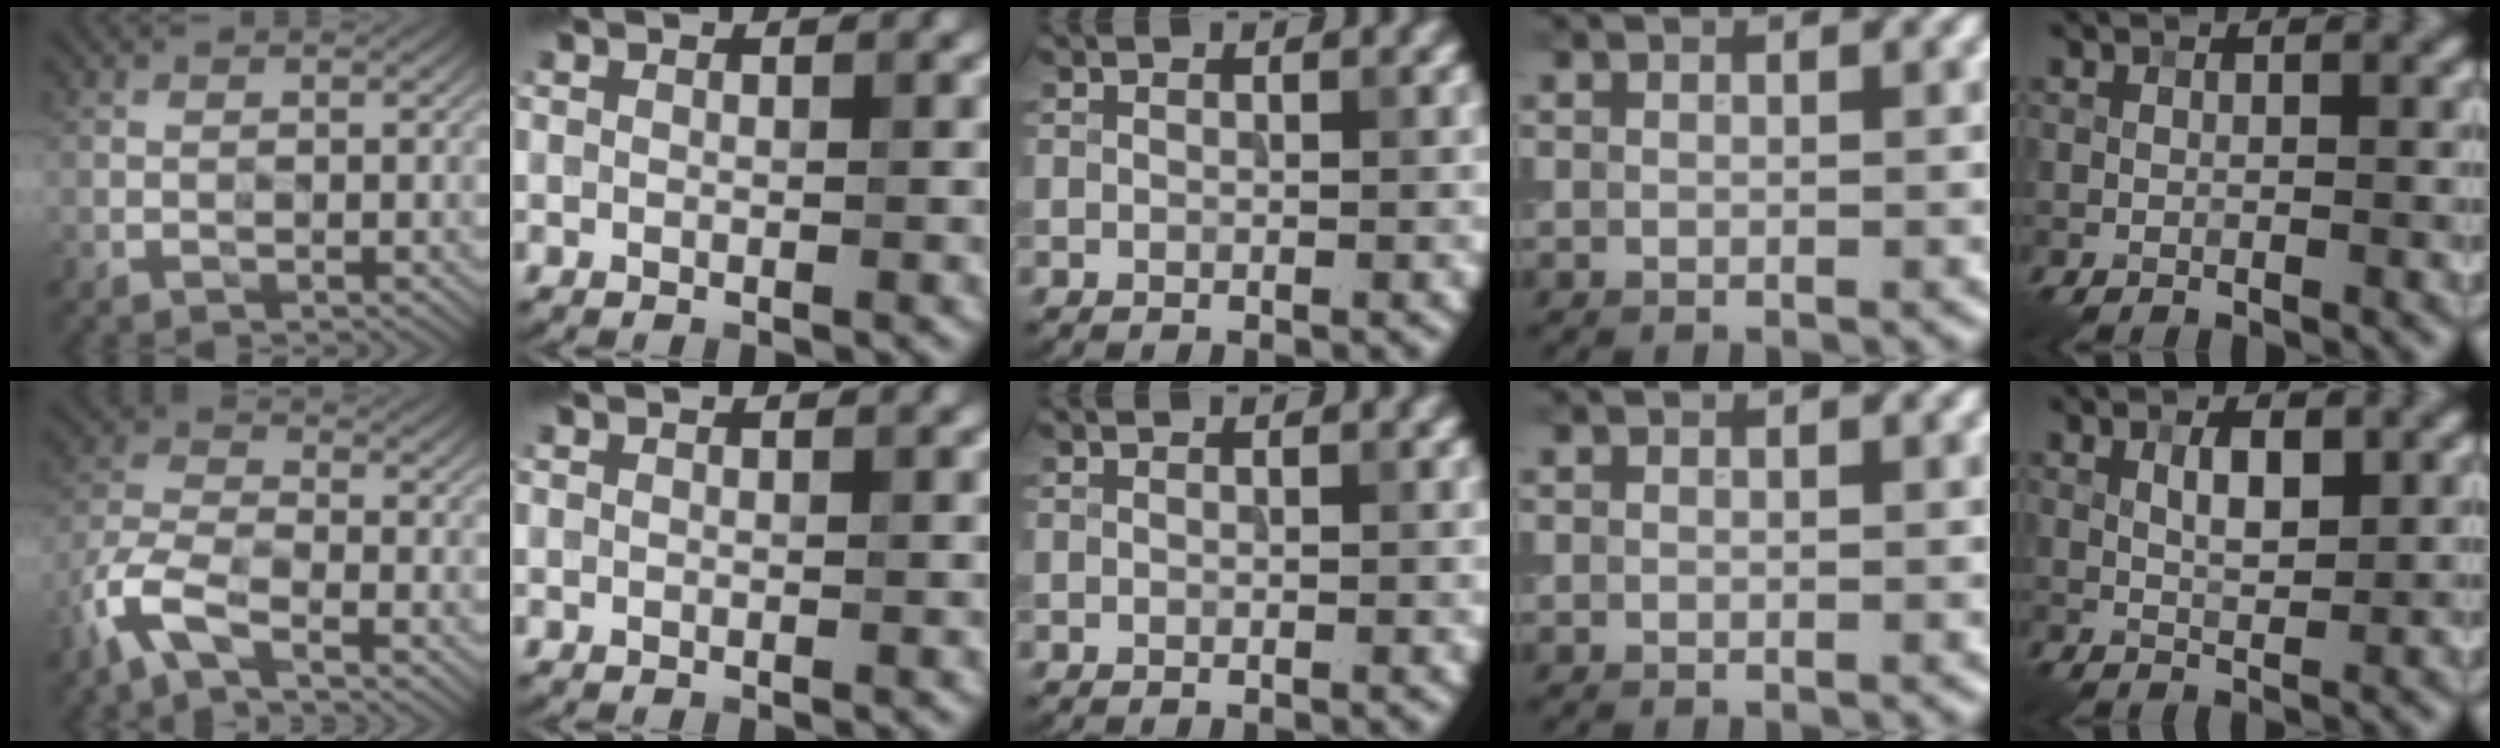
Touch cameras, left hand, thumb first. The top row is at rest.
{"thumb": {"total": 6.8, "force": [-4.4, 2.2, 4.6], "torque": [-0.118, -0.003, -0.108]}, "little": {"total": 2.3, "force": [0.8, 0.8, 1.9], "torque": [-0.036, -0.001, 0.016]}}